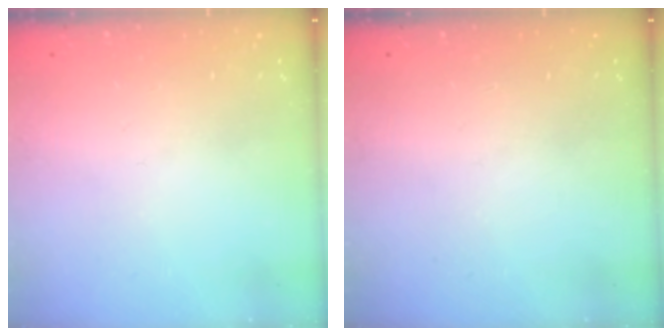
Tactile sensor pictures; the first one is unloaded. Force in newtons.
{"total": 0.0}